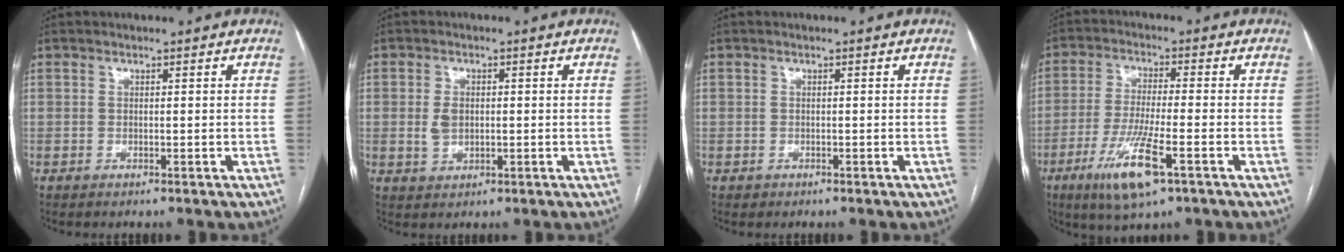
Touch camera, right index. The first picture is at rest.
{"total": 3.3, "force": [0.1, 2.2, 2.4], "torque": [-0.050, 0.002, 0.006]}
{"total": 0.8, "force": [-0.3, 0.7, 0.0], "torque": [-0.003, 0.005, -0.006]}
{"total": 10.2, "force": [-5.0, 1.2, 8.8], "torque": [-0.177, -0.022, -0.089]}